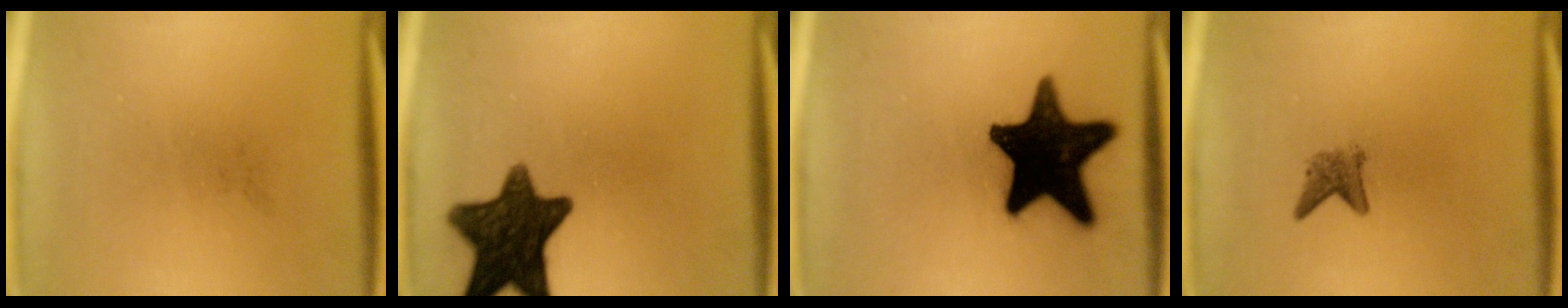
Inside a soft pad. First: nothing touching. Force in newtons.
{"total": 13.7}
{"total": 19.8}
{"total": 2.1}